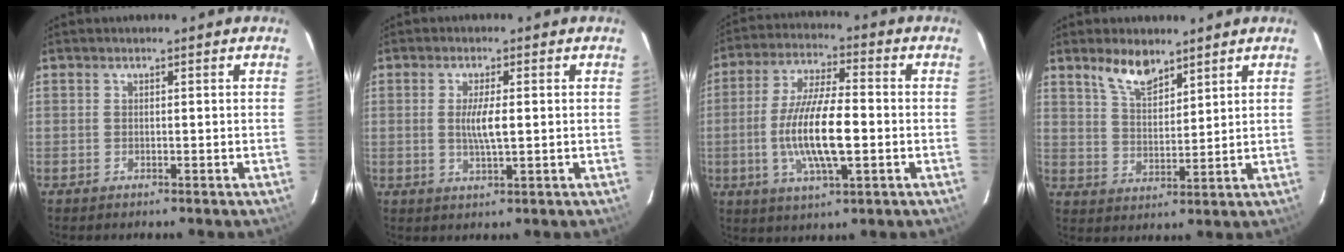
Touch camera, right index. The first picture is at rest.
{"total": 4.3, "force": [0.2, 0.8, 4.3], "torque": [-0.080, -0.005, 0.004]}
{"total": 13.5, "force": [-2.4, 3.5, 12.9], "torque": [-0.255, -0.007, -0.041]}
{"total": 6.9, "force": [5.2, 2.5, 3.7], "torque": [-0.064, 0.004, 0.103]}